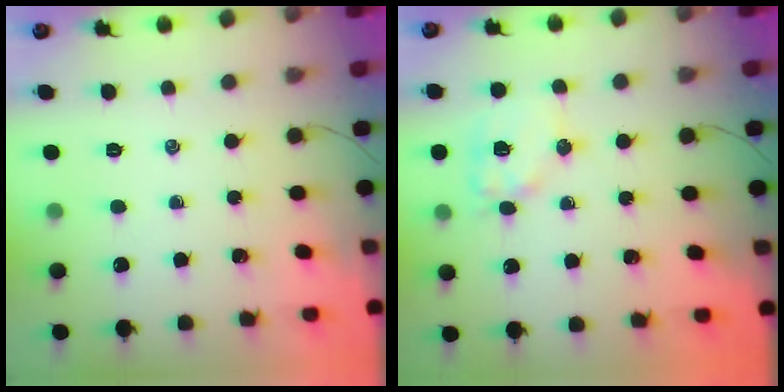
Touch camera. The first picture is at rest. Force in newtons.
{"total": 11.2, "press": 11.1, "slide": 1.4}